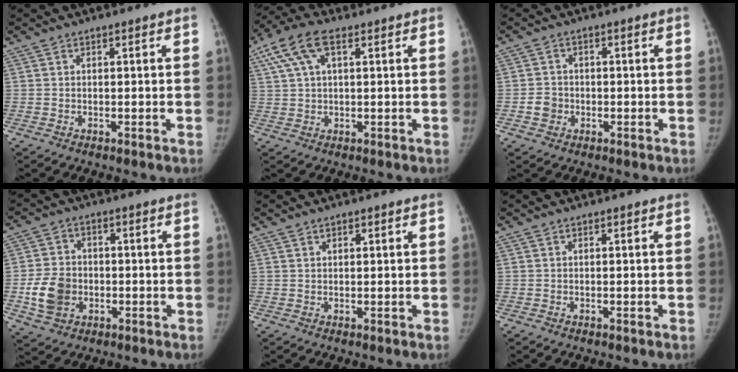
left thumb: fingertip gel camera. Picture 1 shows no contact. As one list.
[{"total": 8.6, "force": [3.6, 4.1, 6.7], "torque": [-0.150, 0.023, 0.069]}, {"total": 3.2, "force": [-0.9, 3.0, 1.0], "torque": [-0.004, 0.008, -0.016]}, {"total": 8.9, "force": [-1.9, 7.2, 5.0], "torque": [-0.079, 0.008, -0.032]}, {"total": 0.9, "force": [0.7, 0.5, 0.3], "torque": [0.000, -0.003, 0.009]}, {"total": 0.0}]